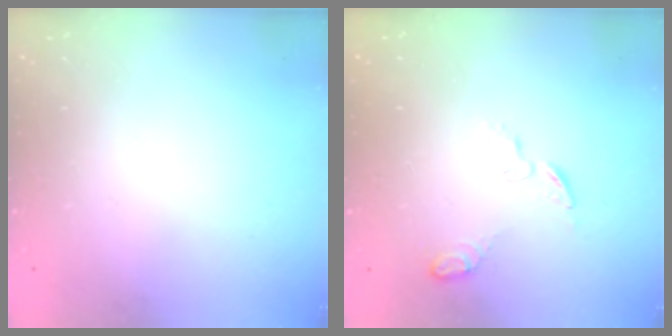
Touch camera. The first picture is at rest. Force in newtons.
{"total": 5.2, "press": 5.2, "slide": 0.6}